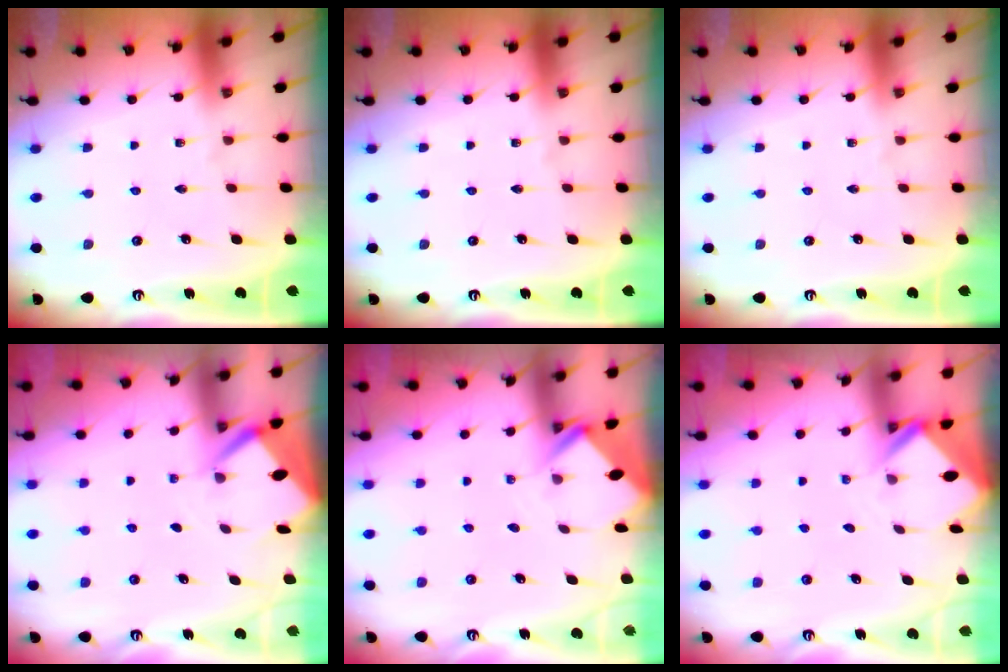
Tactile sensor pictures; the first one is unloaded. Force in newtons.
{"total": 0.0}
{"total": 0.0}
{"total": 2.9, "press": 2.9, "slide": 0.3}
{"total": 2.7, "press": 2.7, "slide": 0.2}
{"total": 2.5, "press": 2.5, "slide": 0.2}